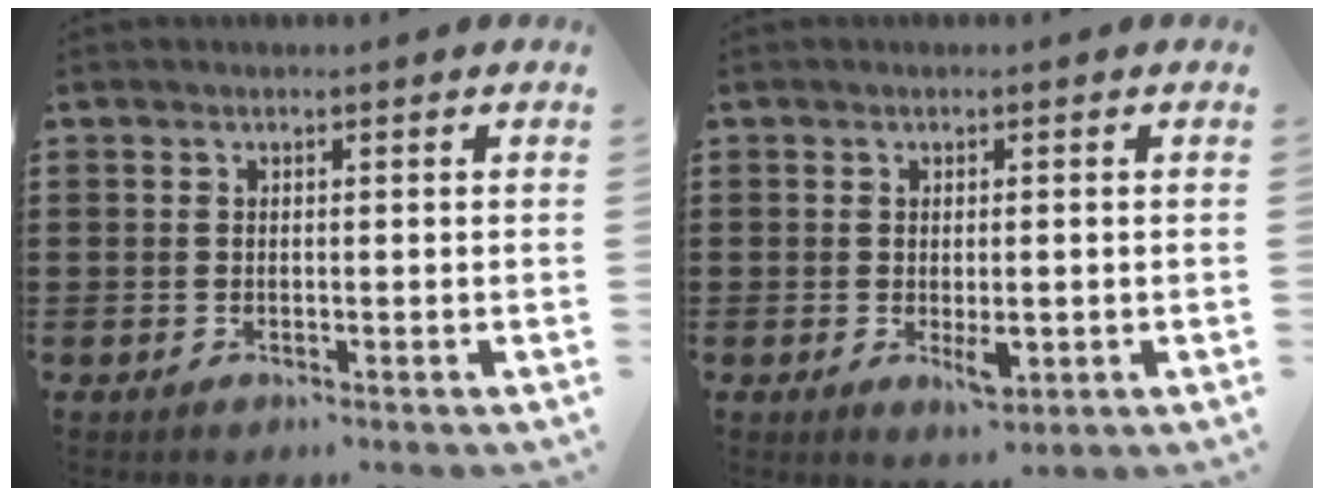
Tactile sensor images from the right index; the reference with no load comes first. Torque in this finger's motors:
{"motor_torque": [0.06, -0.05, 0.08, 0.02]}